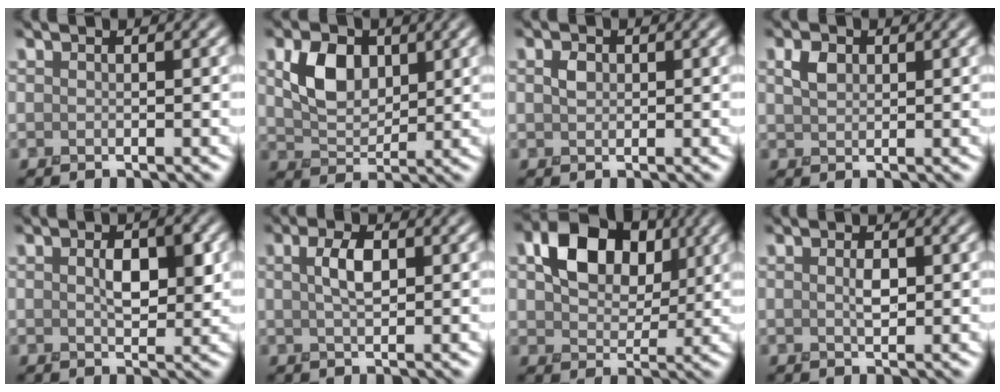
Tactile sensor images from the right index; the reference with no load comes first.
{"total": 4.4, "force": [1.3, 2.9, 3.0], "torque": [-0.066, -0.001, 0.024]}
{"total": 1.0, "force": [0.1, 0.8, 0.6], "torque": [-0.013, 0.002, 0.000]}
{"total": 1.5, "force": [0.5, 1.0, 0.9], "torque": [-0.023, 0.003, 0.011]}
{"total": 3.6, "force": [0.4, 2.0, 3.0], "torque": [-0.055, -0.003, 0.010]}
{"total": 2.5, "force": [0.7, 1.1, 2.1], "torque": [-0.051, 0.003, 0.014]}
{"total": 7.6, "force": [2.3, 5.3, 4.9], "torque": [-0.095, -0.006, 0.032]}
{"total": 1.3, "force": [0.1, 0.6, 1.1], "torque": [-0.026, -0.002, 0.004]}